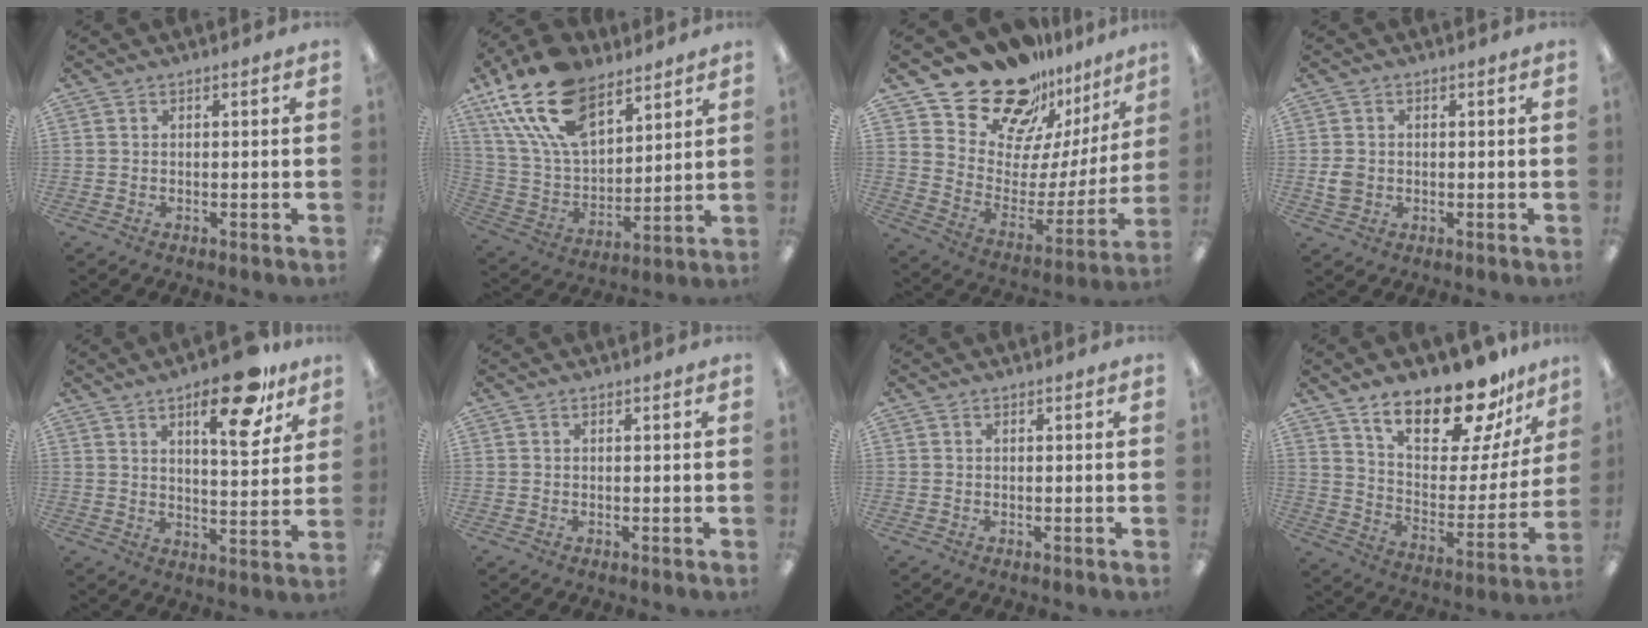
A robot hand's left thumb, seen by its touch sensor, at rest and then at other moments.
{"total": 21.4, "force": [12.9, 11.8, 12.4], "torque": [-0.266, -0.059, 0.235]}
{"total": 20.8, "force": [17.3, 9.6, 6.3], "torque": [-0.113, -0.128, 0.311]}
{"total": 3.5, "force": [-0.1, 3.1, 1.7], "torque": [-0.022, 0.004, -0.001]}
{"total": 15.5, "force": [9.8, 5.2, 10.8], "torque": [-0.141, -0.053, 0.152]}
{"total": 0.0}
{"total": 0.0}
{"total": 20.4, "force": [16.5, 6.6, 10.1], "torque": [-0.167, -0.112, 0.282]}